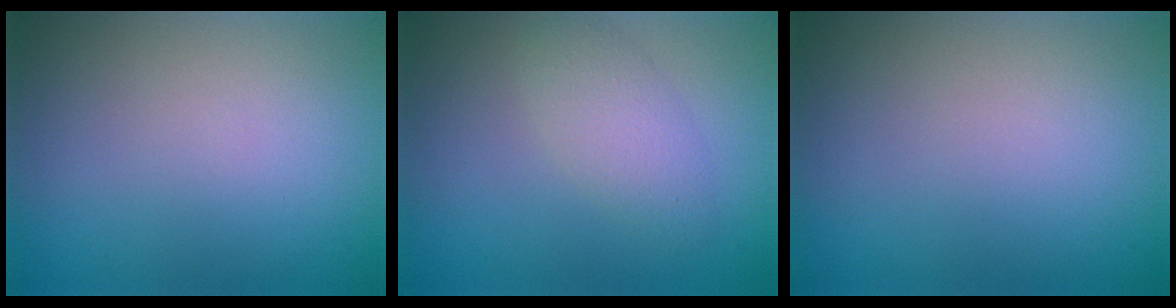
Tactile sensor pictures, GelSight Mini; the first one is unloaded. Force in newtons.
{"total": 2.7, "press": 2.7, "slide": 0.1}
{"total": 0.0}